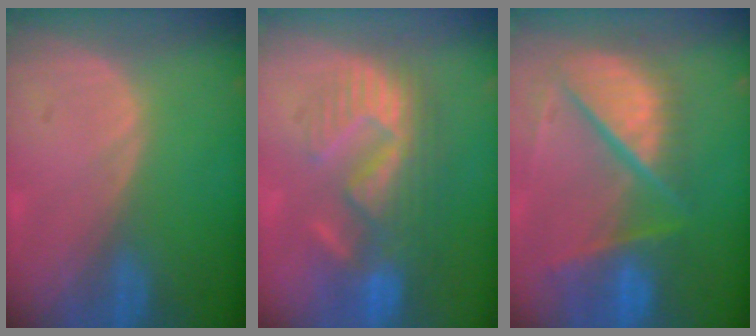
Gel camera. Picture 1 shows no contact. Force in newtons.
{"total": 9.6, "press": 9.4, "slide": 2.2}
{"total": 11.5, "press": 9.6, "slide": 6.4}